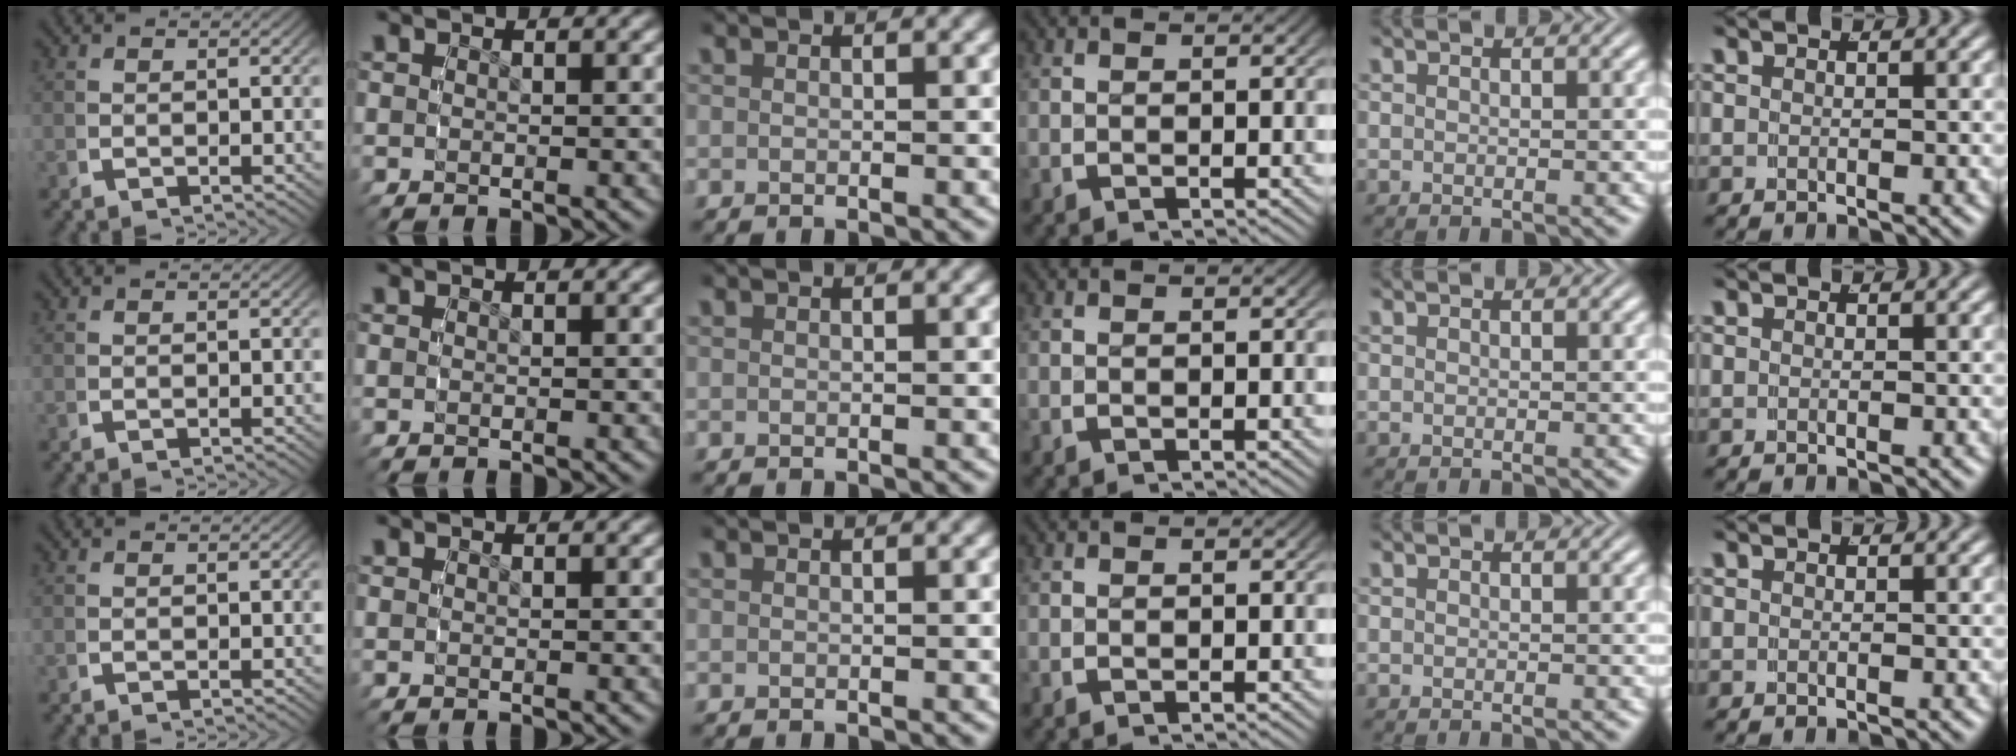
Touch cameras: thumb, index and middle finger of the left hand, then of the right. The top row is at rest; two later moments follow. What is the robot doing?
{"motion": "grasp_and_lifting", "object": "camera"}